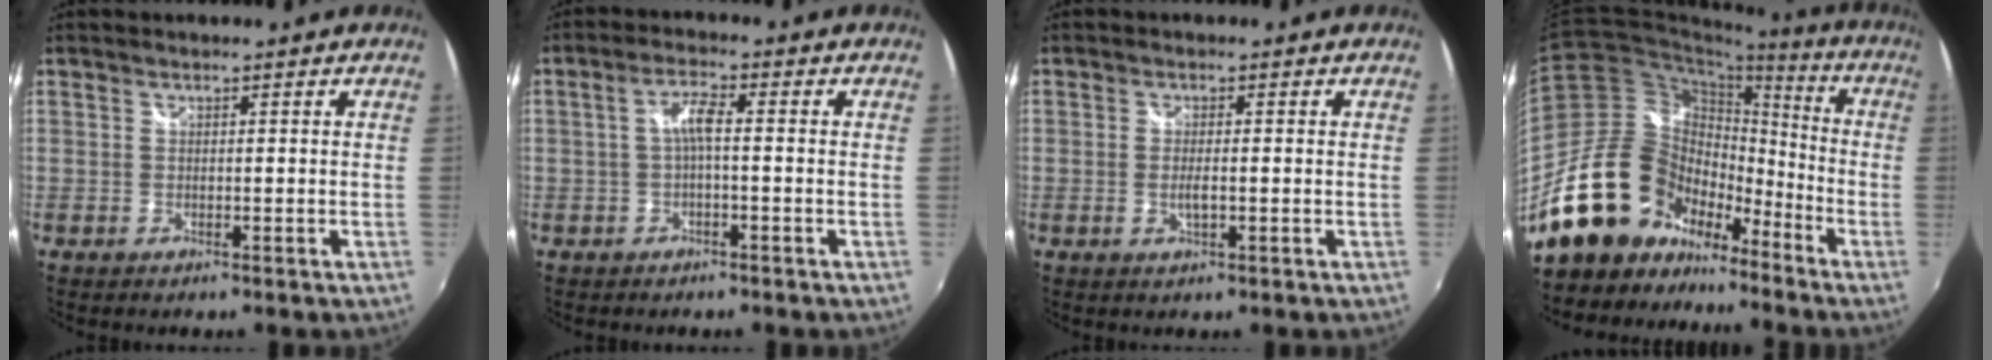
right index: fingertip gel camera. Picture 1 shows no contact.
{"total": 3.4, "force": [-0.6, 0.5, 3.4], "torque": [-0.068, 0.009, -0.011]}
{"total": 2.4, "force": [-0.5, 0.6, 2.2], "torque": [-0.042, -0.005, -0.008]}
{"total": 22.3, "force": [-14.3, 13.9, 10.0], "torque": [-0.212, 0.030, -0.235]}